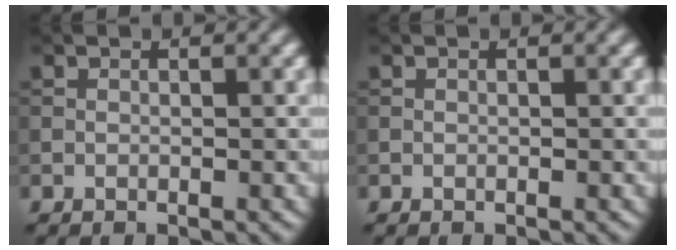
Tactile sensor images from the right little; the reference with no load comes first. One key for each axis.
{"total": 0.0}